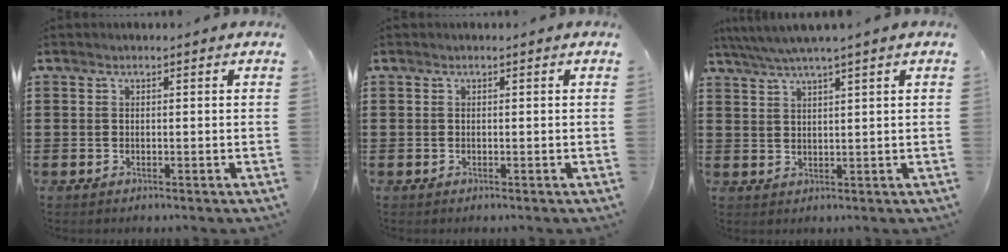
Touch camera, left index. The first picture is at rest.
{"total": 0.0}
{"total": 3.2, "force": [2.5, -0.5, 1.9], "torque": [-0.043, -0.004, 0.044]}